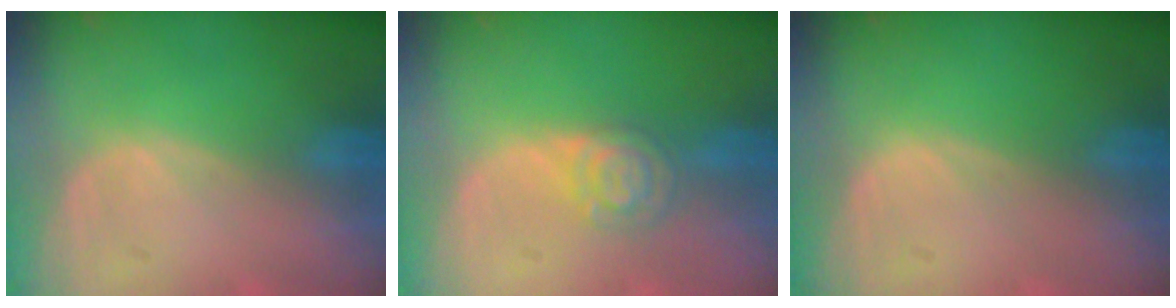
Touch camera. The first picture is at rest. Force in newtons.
{"total": 4.7, "press": 4.1, "slide": 2.3}
{"total": 0.0}